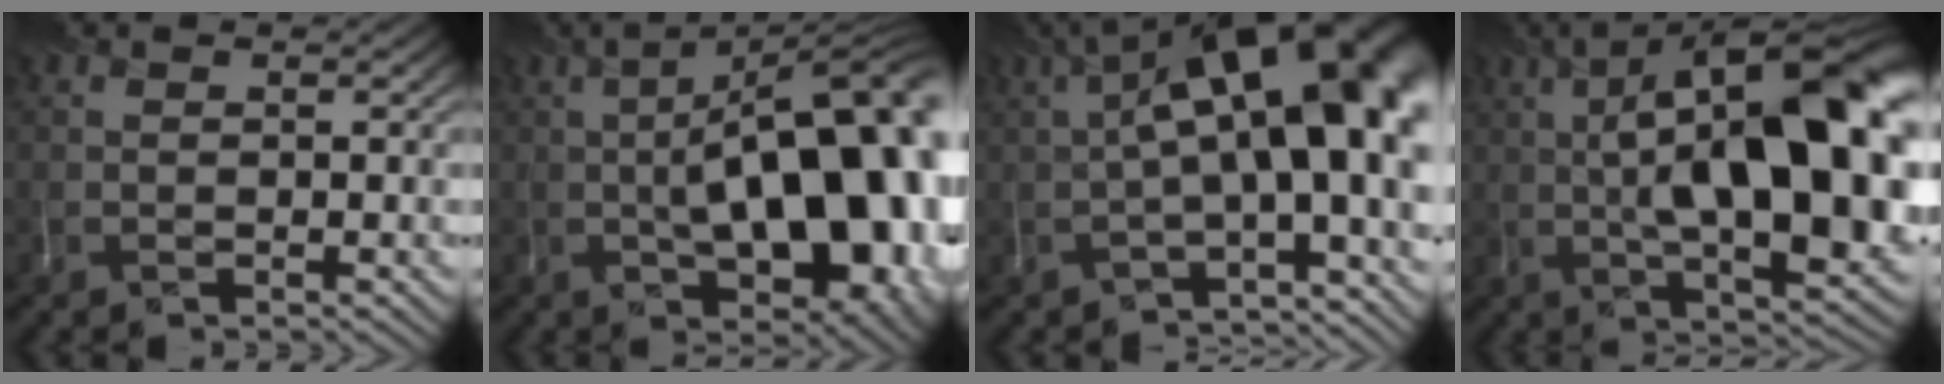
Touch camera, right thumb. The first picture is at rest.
{"total": 18.3, "force": [-1.8, 8.1, 16.4], "torque": [-0.216, 0.013, -0.029]}
{"total": 18.3, "force": [1.1, 7.2, 16.8], "torque": [-0.226, 0.026, 0.028]}
{"total": 20.1, "force": [1.9, 7.6, 18.5], "torque": [-0.275, 0.027, 0.034]}